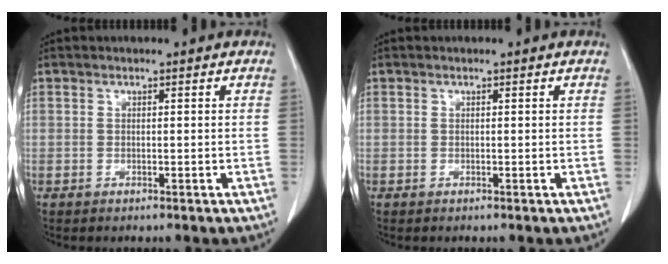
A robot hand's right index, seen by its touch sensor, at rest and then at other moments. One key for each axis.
{"total": 0.0}